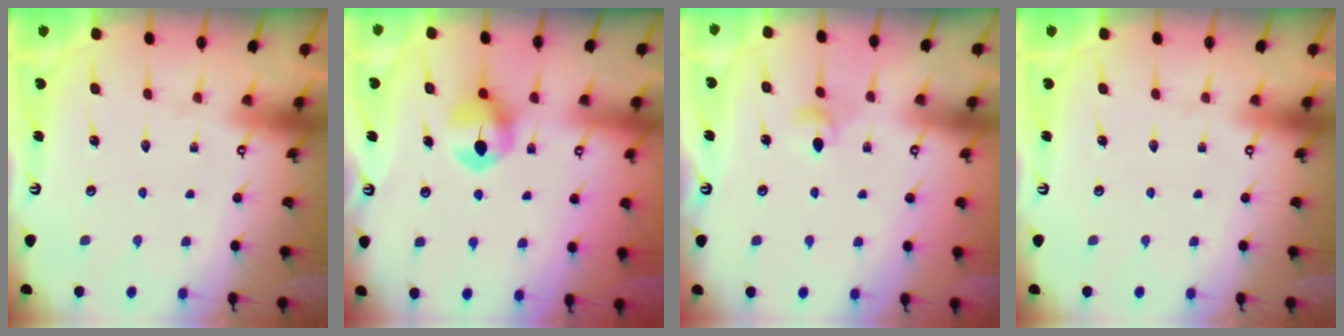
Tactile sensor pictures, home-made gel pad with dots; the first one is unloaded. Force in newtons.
{"total": 8.2, "press": 8.2, "slide": 0.2}
{"total": 3.5, "press": 3.4, "slide": 0.8}
{"total": 0.0}